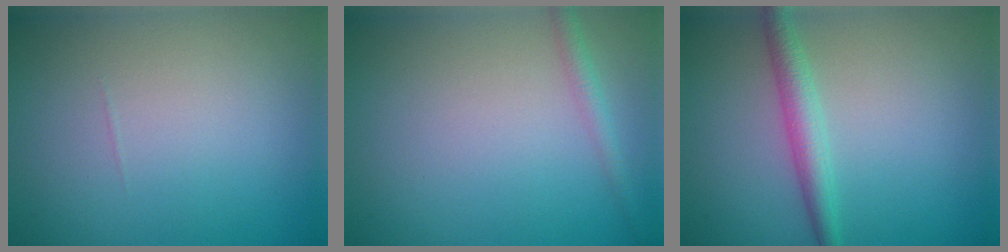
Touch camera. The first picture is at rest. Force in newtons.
{"total": 1.6, "press": 1.6, "slide": 0.1}
{"total": 2.7, "press": 2.7, "slide": 0.0}